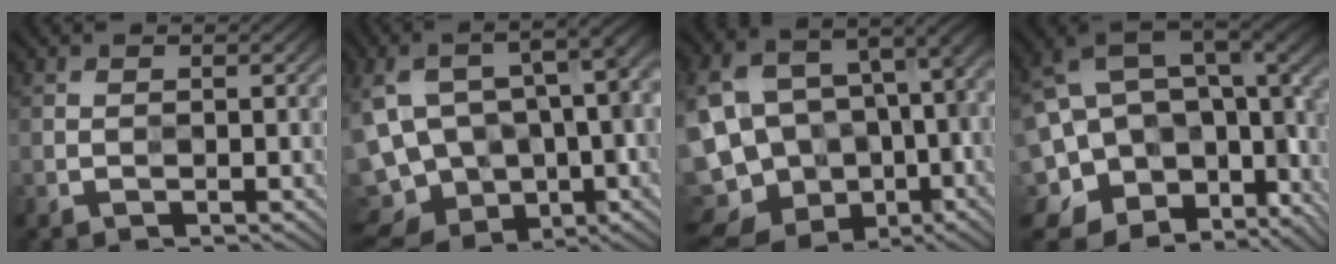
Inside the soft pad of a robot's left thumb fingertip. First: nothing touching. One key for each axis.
{"total": 18.1, "fx": -3.1, "fy": 11.2, "fz": 13.8, "tx": -0.285, "ty": -0.034, "tz": -0.002}
{"total": 18.9, "fx": -4.9, "fy": 13.8, "fz": 11.9, "tx": -0.270, "ty": -0.035, "tz": -0.050}
{"total": 17.6, "fx": -0.3, "fy": 11.5, "fz": 13.3, "tx": -0.263, "ty": -0.037, "tz": 0.062}